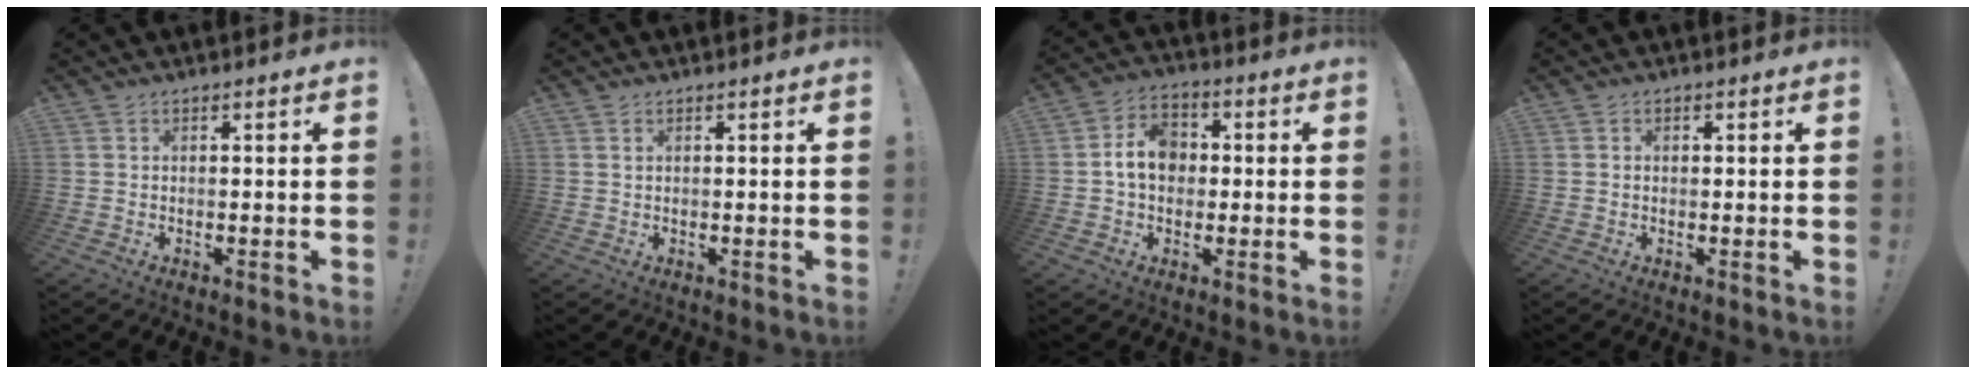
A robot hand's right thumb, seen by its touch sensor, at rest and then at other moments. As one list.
[{"total": 0.9, "force": [0.5, 0.5, 0.6], "torque": [-0.019, 0.004, 0.011]}, {"total": 10.3, "force": [0.5, 8.1, 6.3], "torque": [-0.101, 0.013, 0.013]}, {"total": 0.6, "force": [0.2, 0.4, 0.3], "torque": [0.002, -0.002, 0.001]}]